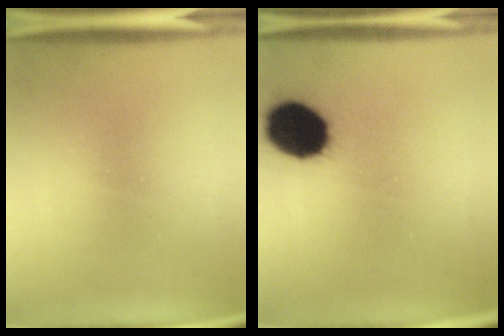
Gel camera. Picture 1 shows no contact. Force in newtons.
{"total": 15.4}